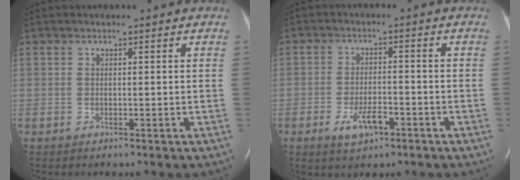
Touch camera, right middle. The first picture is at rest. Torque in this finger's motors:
{"motor_torque": [0.06, -0.09, 0.30, 0.08]}